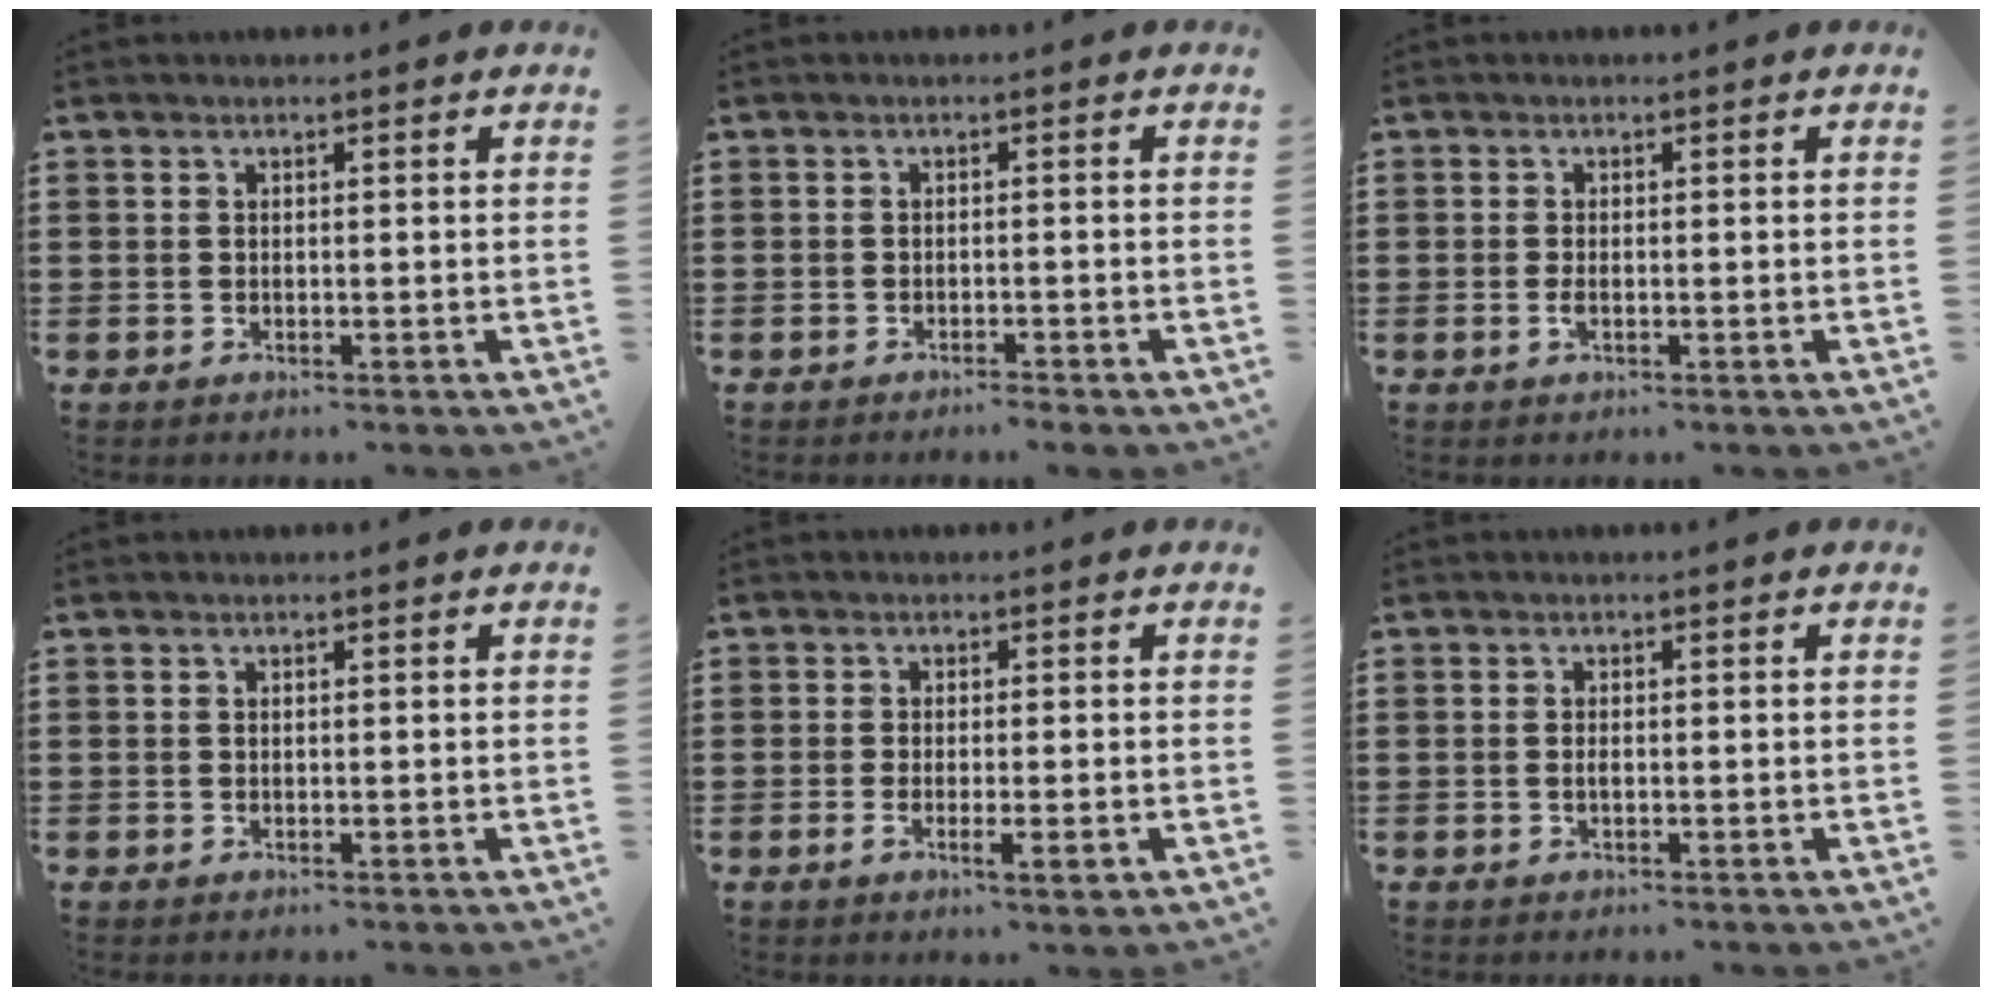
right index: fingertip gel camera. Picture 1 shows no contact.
{"total": 1.2, "force": [-1.1, -0.1, 0.3], "torque": [-0.008, 0.000, -0.022]}
{"total": 1.2, "force": [-0.4, 0.3, 1.1], "torque": [-0.029, -0.005, -0.009]}
{"total": 0.0}
{"total": 3.5, "force": [-1.3, 0.6, 3.3], "torque": [-0.065, -0.011, -0.025]}
{"total": 0.8, "force": [-0.1, 0.3, 0.7], "torque": [-0.014, -0.001, -0.002]}